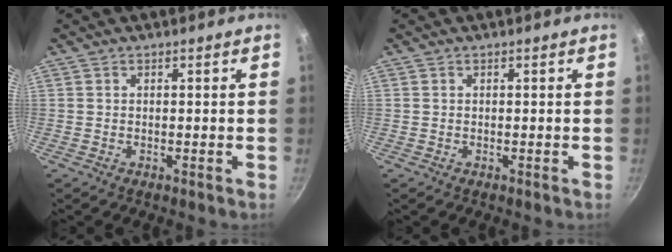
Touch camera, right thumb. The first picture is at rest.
{"total": 0.0}